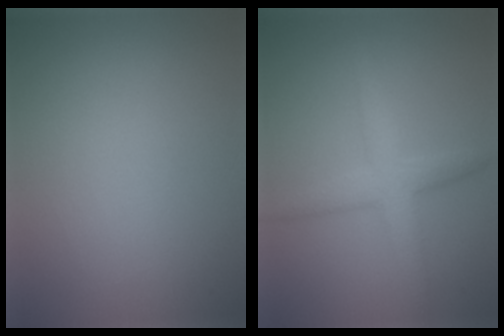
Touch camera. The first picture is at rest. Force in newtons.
{"total": 3.7, "press": 3.7, "slide": 0.1}